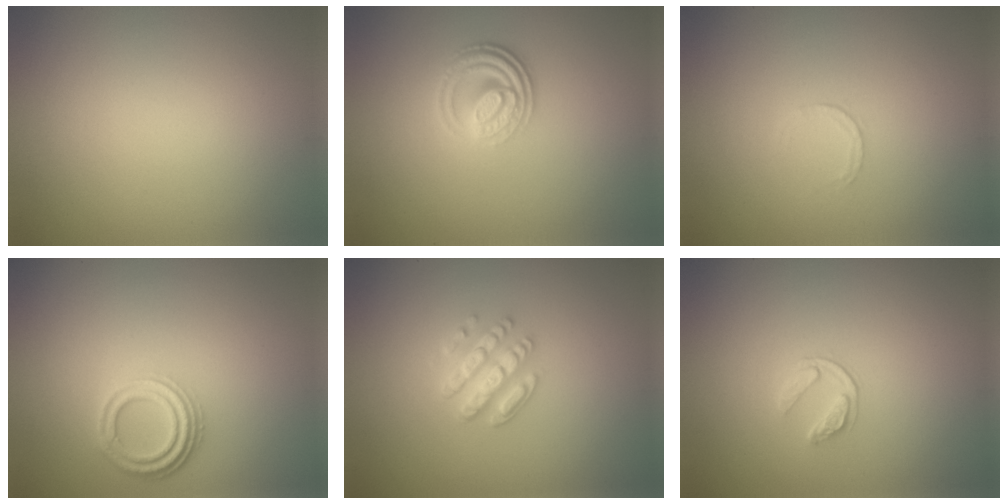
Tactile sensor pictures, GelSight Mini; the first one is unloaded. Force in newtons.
{"total": 3.6, "press": 2.7, "slide": 2.4}
{"total": 0.6, "press": 0.4, "slide": 0.4}
{"total": 3.4, "press": 2.7, "slide": 2.1}
{"total": 3.1, "press": 2.8, "slide": 1.1}
{"total": 1.6, "press": 1.0, "slide": 1.2}